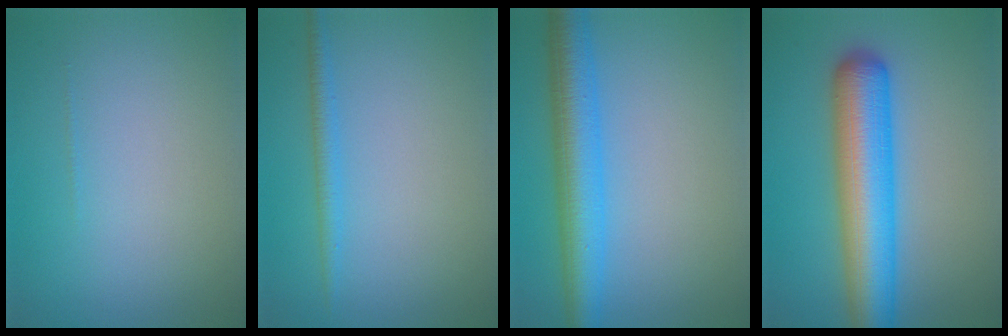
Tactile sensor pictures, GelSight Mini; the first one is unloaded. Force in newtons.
{"total": 1.6, "press": 1.6, "slide": 0.0}
{"total": 6.0, "press": 6.0, "slide": 0.0}
{"total": 8.6, "press": 8.6, "slide": 0.2}